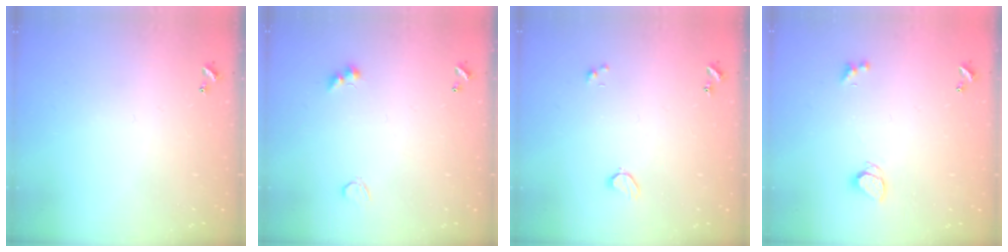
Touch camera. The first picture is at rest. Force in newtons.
{"total": 3.9, "press": 3.8, "slide": 0.6}
{"total": 1.5, "press": 1.4, "slide": 0.6}
{"total": 2.3, "press": 2.2, "slide": 0.7}